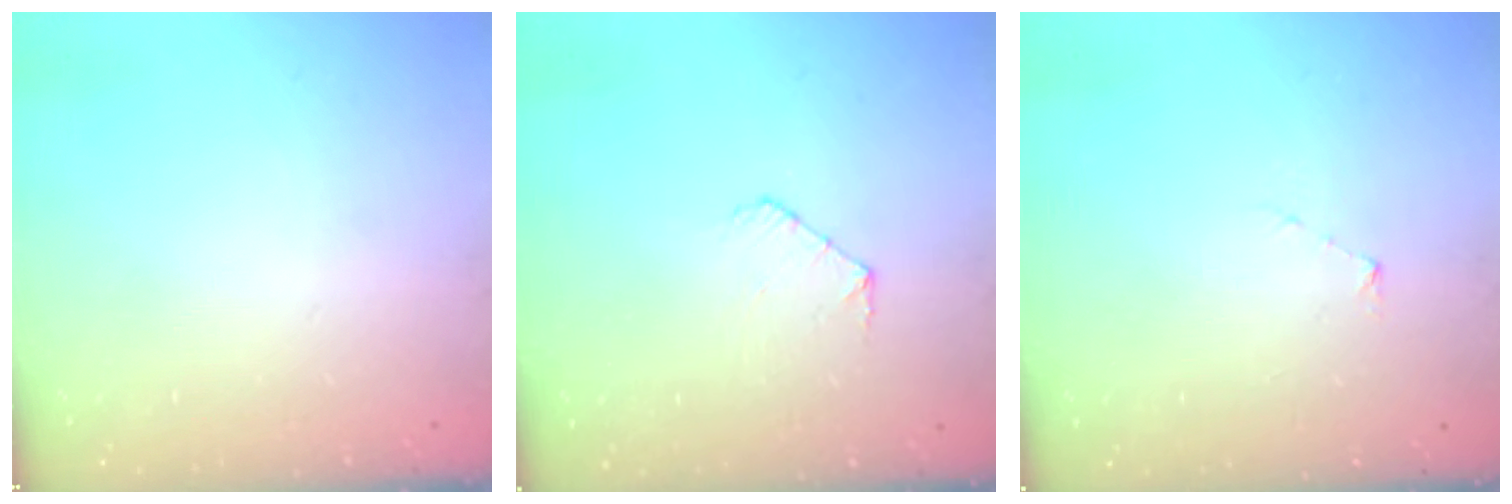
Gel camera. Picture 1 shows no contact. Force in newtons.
{"total": 4.9, "press": 4.8, "slide": 0.5}
{"total": 3.5, "press": 3.4, "slide": 0.3}